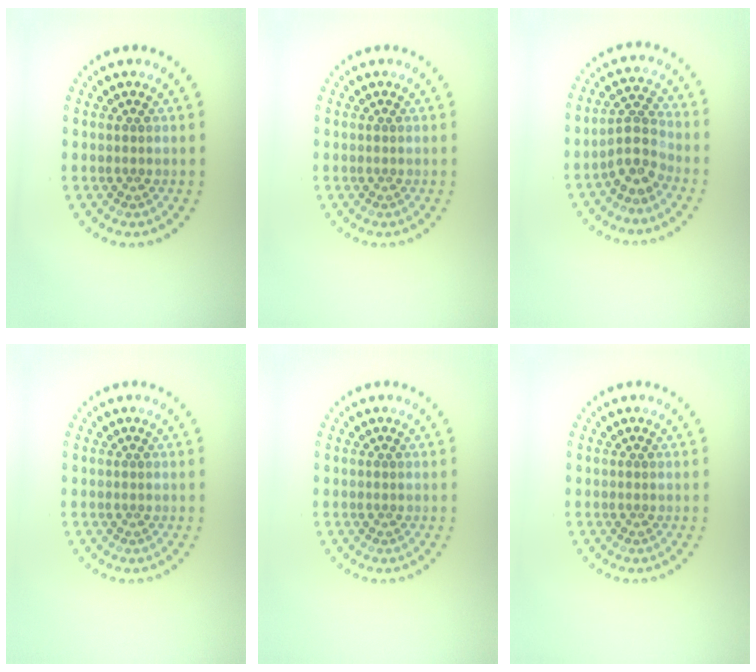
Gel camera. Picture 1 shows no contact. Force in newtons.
{"total": 0.0}
{"total": 3.0, "press": 2.5, "slide": 1.7}
{"total": 0.0}
{"total": 0.0}
{"total": 0.0}